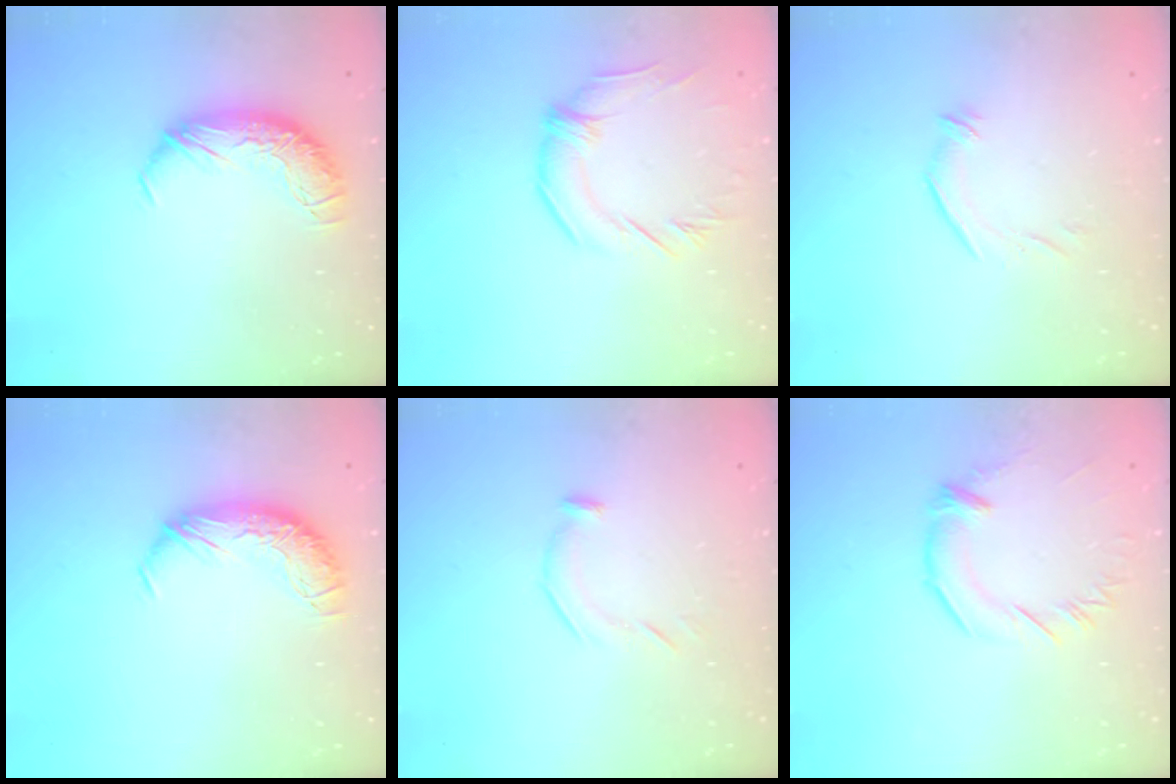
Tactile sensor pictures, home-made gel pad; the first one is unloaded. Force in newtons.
{"total": 0.8, "press": 0.6, "slide": 0.5}
{"total": 4.7, "press": 4.5, "slide": 1.4}
{"total": 0.0}
{"total": 6.3, "press": 6.2, "slide": 0.5}
{"total": 2.3, "press": 2.3, "slide": 0.6}